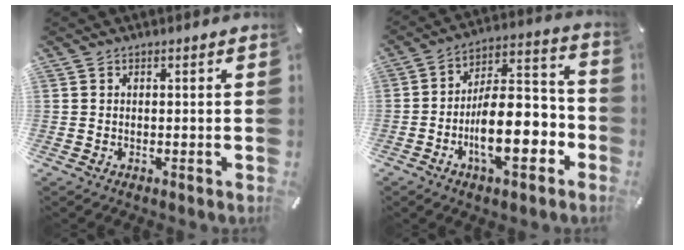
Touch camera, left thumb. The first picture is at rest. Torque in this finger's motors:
{"motor_torque": [-0.43, 2.01, 1.87, 0.89, 0.21]}